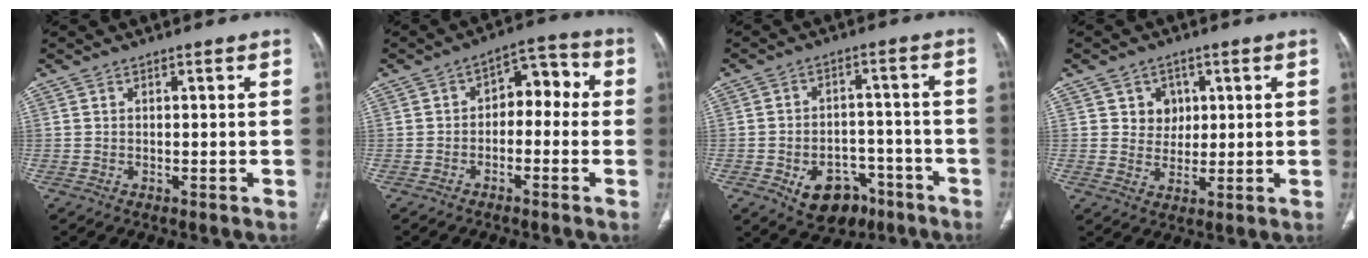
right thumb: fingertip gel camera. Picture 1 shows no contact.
{"total": 7.5, "force": [-0.6, 5.0, 5.6], "torque": [-0.043, 0.044, -0.023]}
{"total": 11.0, "force": [-5.6, 7.7, 5.4], "torque": [-0.053, 0.044, -0.071]}
{"total": 4.9, "force": [1.7, 4.3, 1.4], "torque": [0.008, -0.004, 0.026]}